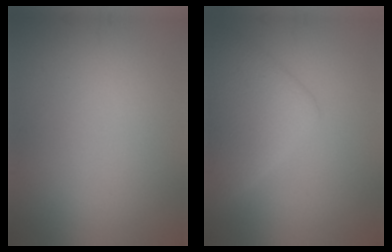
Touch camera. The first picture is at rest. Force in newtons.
{"total": 5.7, "press": 5.6, "slide": 0.3}